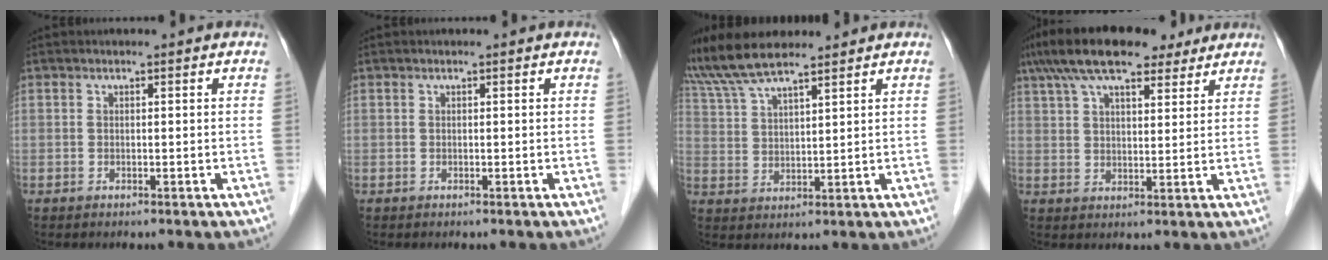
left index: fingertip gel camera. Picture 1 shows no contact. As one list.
[{"total": 0.0}, {"total": 11.2, "force": [9.7, 1.5, 5.4], "torque": [-0.112, 0.030, 0.189]}, {"total": 15.8, "force": [11.7, 5.1, 9.2], "torque": [-0.178, 0.058, 0.193]}]